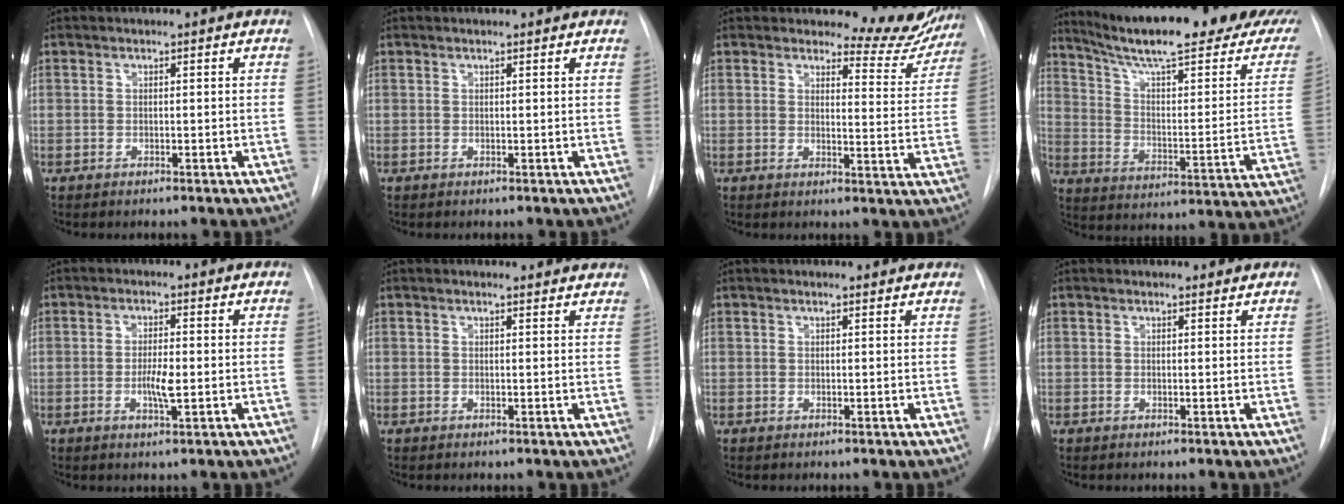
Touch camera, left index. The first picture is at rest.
{"total": 1.2, "force": [1.2, 0.0, 0.3], "torque": [-0.014, 0.010, 0.016]}
{"total": 8.6, "force": [8.2, 2.5, 0.6], "torque": [0.013, -0.044, 0.080]}
{"total": 28.1, "force": [23.5, 2.7, 15.1], "torque": [-0.228, -0.067, 0.315]}
{"total": 3.5, "force": [-0.5, 0.6, 3.4], "torque": [-0.062, -0.003, -0.008]}
{"total": 5.1, "force": [4.9, 0.8, 1.0], "torque": [-0.009, 0.004, 0.039]}
{"total": 3.7, "force": [3.5, 0.5, 0.8], "torque": [-0.016, 0.010, 0.030]}
{"total": 2.4, "force": [2.3, 0.5, 0.3], "torque": [-0.010, 0.002, 0.023]}